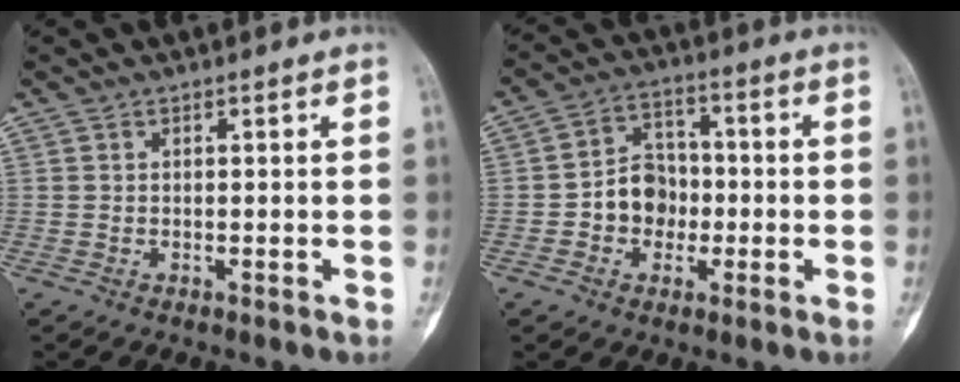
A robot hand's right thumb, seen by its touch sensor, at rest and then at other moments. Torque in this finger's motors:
{"motor_torque": [0.05, 0.05, 0.32, -0.31, -0.05]}